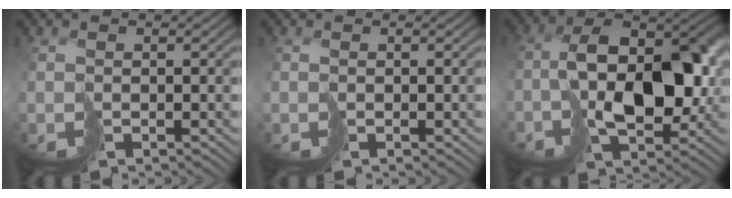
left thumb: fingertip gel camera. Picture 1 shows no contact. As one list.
[{"total": 0.0}, {"total": 11.1, "force": [-1.0, 6.7, 8.8], "torque": [-0.122, 0.013, -0.009]}]